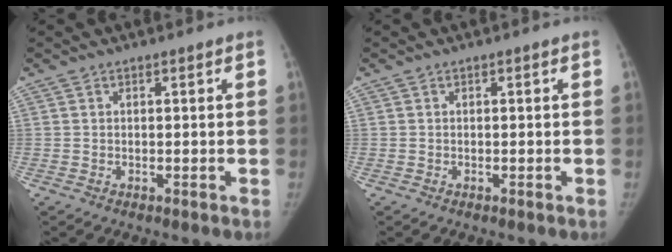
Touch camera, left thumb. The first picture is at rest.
{"total": 0.0}